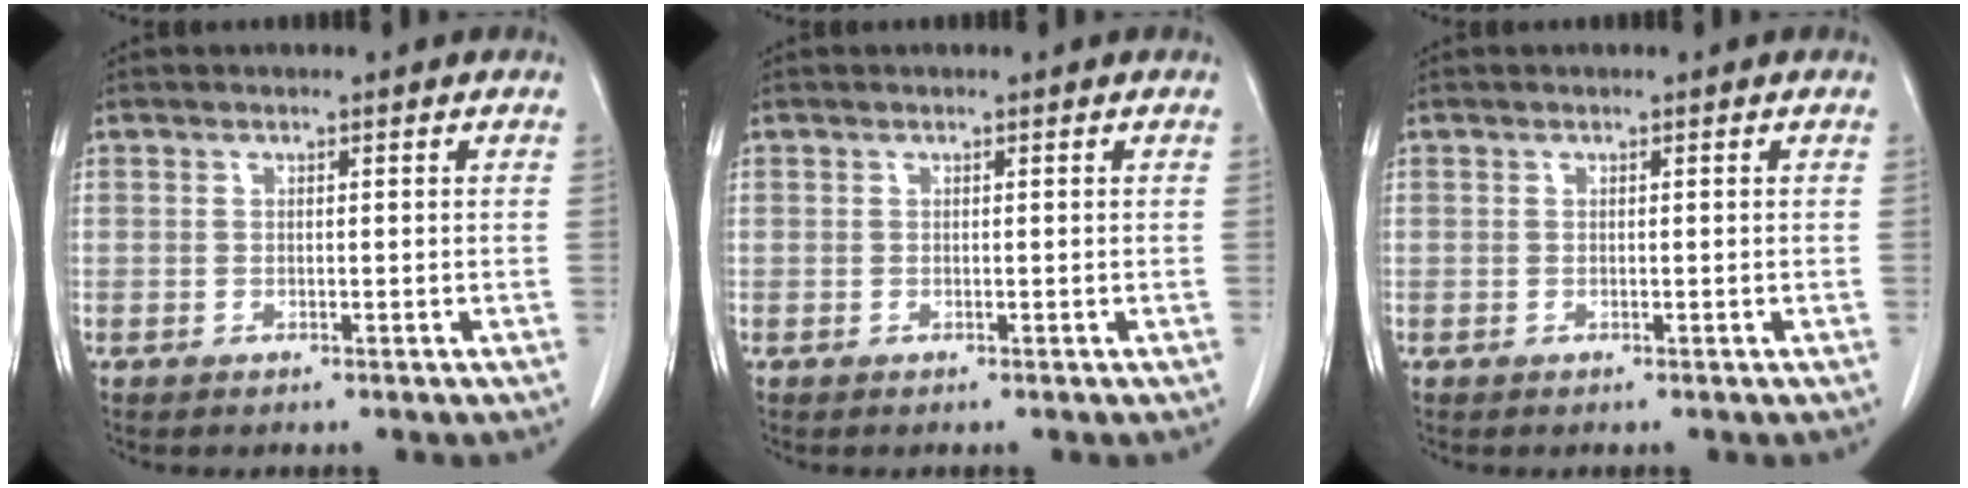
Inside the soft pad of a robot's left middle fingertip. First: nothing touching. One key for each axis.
{"total": 0.0}
{"total": 0.0}